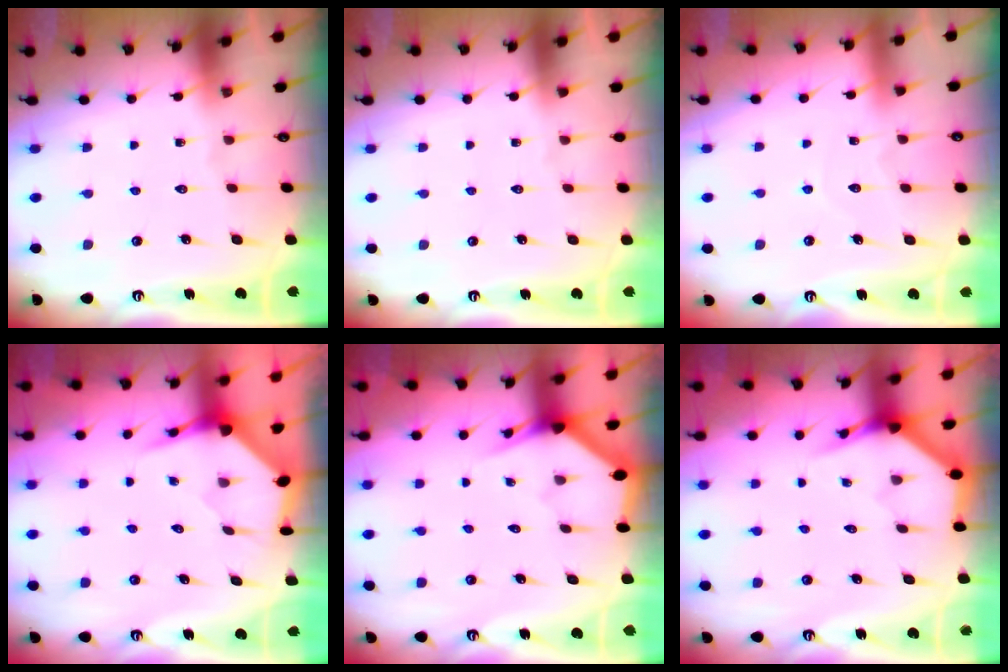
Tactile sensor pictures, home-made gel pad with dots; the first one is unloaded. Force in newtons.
{"total": 0.0}
{"total": 4.9, "press": 4.9, "slide": 0.2}
{"total": 3.9, "press": 3.8, "slide": 0.5}
{"total": 3.0, "press": 3.0, "slide": 0.1}
{"total": 4.0, "press": 4.0, "slide": 0.2}